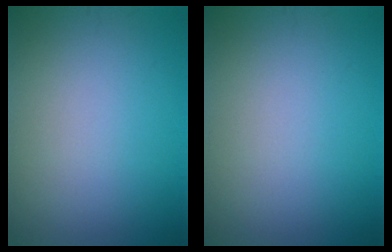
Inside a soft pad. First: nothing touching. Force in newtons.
{"total": 0.0}